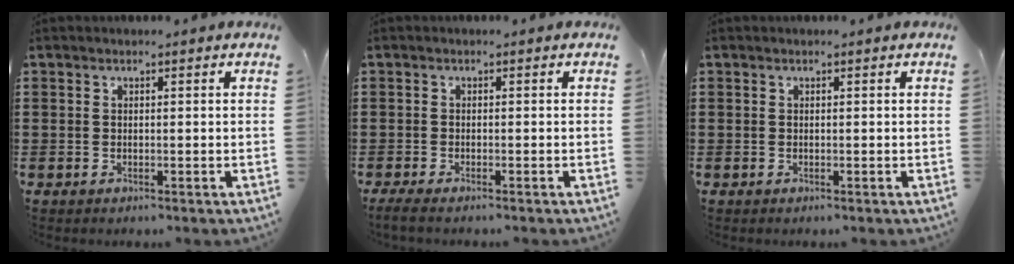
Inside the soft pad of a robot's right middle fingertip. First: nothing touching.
{"total": 1.0, "force": [-0.8, 0.0, 0.6], "torque": [-0.011, -0.002, -0.015]}
{"total": 0.0}